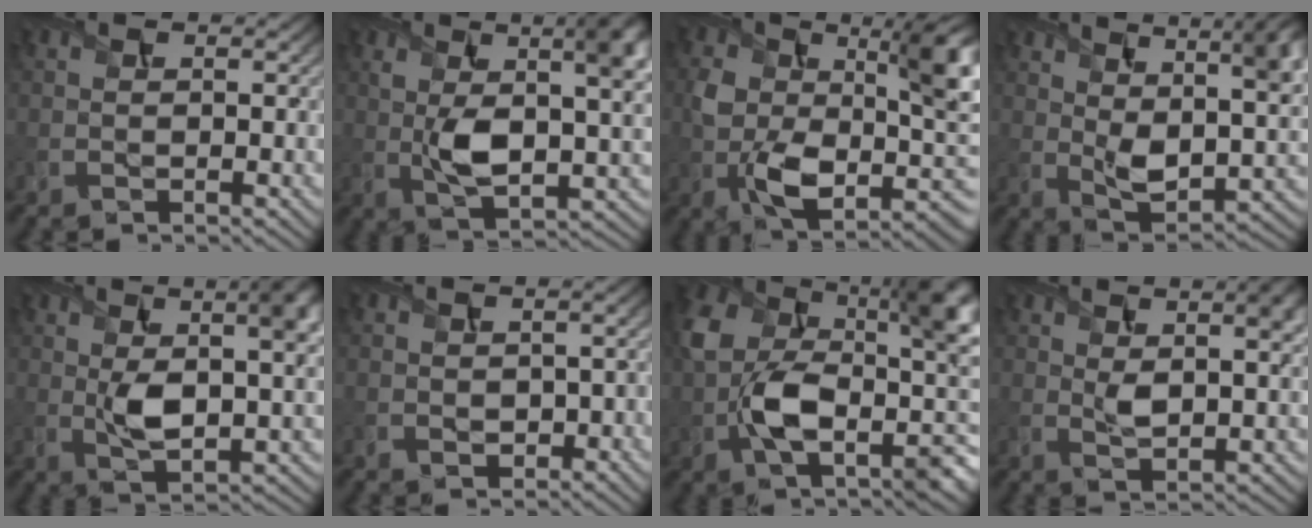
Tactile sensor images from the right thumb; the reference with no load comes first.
{"total": 11.3, "force": [1.6, 5.2, 9.9], "torque": [-0.172, -0.009, 0.030]}
{"total": 12.8, "force": [-0.4, 7.0, 10.7], "torque": [-0.180, -0.024, -0.009]}
{"total": 12.0, "force": [3.9, 5.8, 9.8], "torque": [-0.174, -0.003, 0.068]}
{"total": 10.3, "force": [1.8, 4.6, 9.1], "torque": [-0.156, -0.001, 0.032]}
{"total": 2.2, "force": [-0.5, 1.7, 1.3], "torque": [-0.020, -0.010, -0.002]}
{"total": 15.2, "force": [-0.9, 8.3, 12.7], "torque": [-0.236, -0.018, -0.015]}
{"total": 6.2, "force": [2.3, 2.5, 5.2], "torque": [-0.089, 0.003, 0.041]}